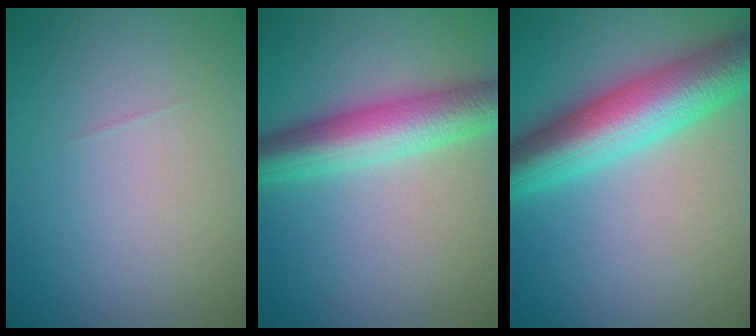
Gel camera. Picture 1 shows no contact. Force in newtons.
{"total": 6.7, "press": 6.7, "slide": 0.1}
{"total": 9.6, "press": 9.6, "slide": 0.1}